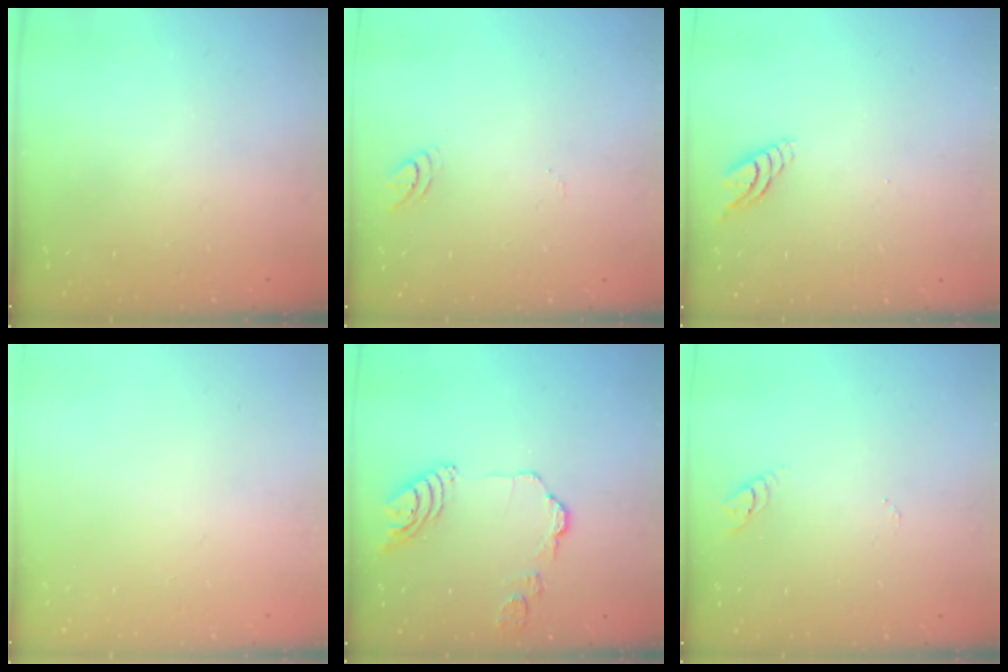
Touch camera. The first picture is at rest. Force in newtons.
{"total": 3.4, "press": 3.4, "slide": 0.3}
{"total": 4.9, "press": 4.9, "slide": 0.6}
{"total": 0.0}
{"total": 11.5, "press": 11.4, "slide": 1.6}
{"total": 2.9, "press": 2.9, "slide": 0.3}